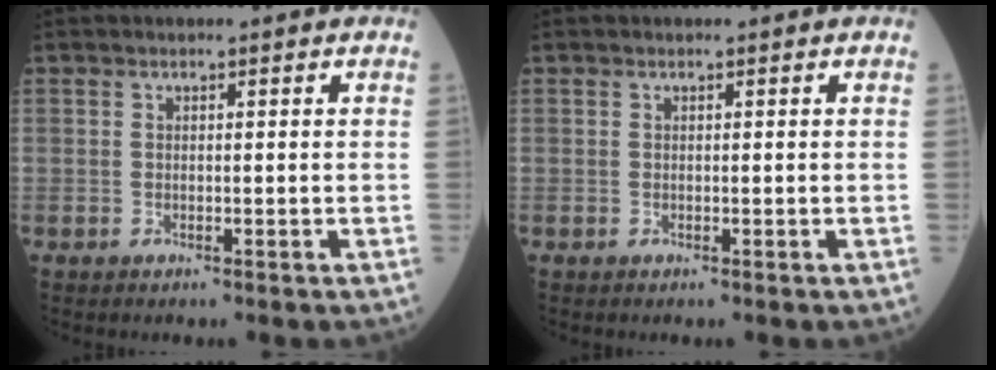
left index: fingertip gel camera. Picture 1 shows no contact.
{"total": 0.0}